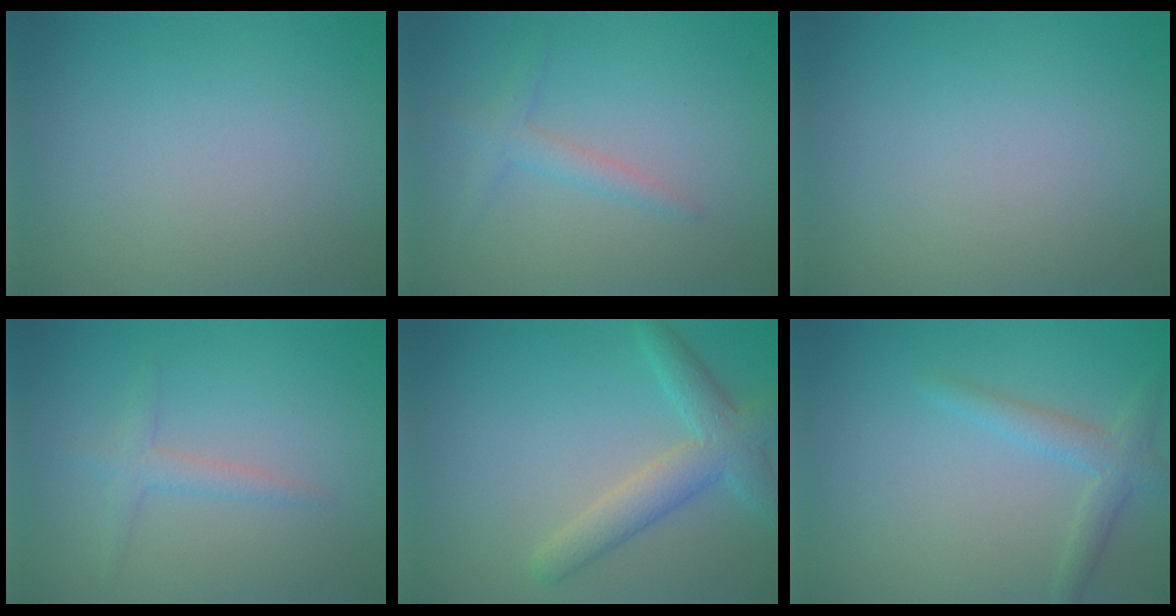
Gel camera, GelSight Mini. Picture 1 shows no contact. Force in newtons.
{"total": 1.7, "press": 1.7, "slide": 0.1}
{"total": 0.0}
{"total": 1.7, "press": 1.7, "slide": 0.0}
{"total": 4.0, "press": 4.0, "slide": 0.3}
{"total": 2.3, "press": 2.3, "slide": 0.2}